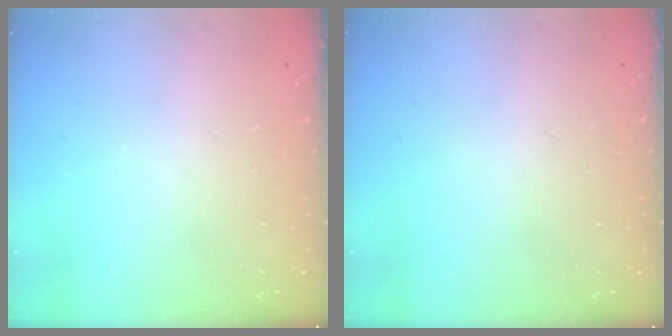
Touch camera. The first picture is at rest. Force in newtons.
{"total": 0.0}